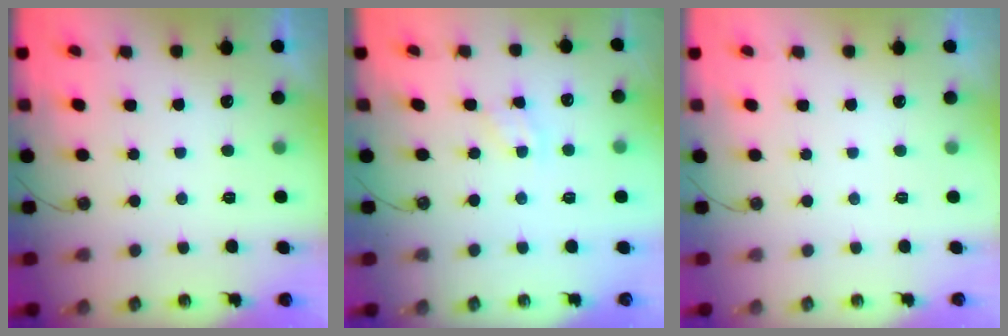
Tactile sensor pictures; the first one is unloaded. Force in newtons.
{"total": 2.8, "press": 2.8, "slide": 0.4}
{"total": 0.0}